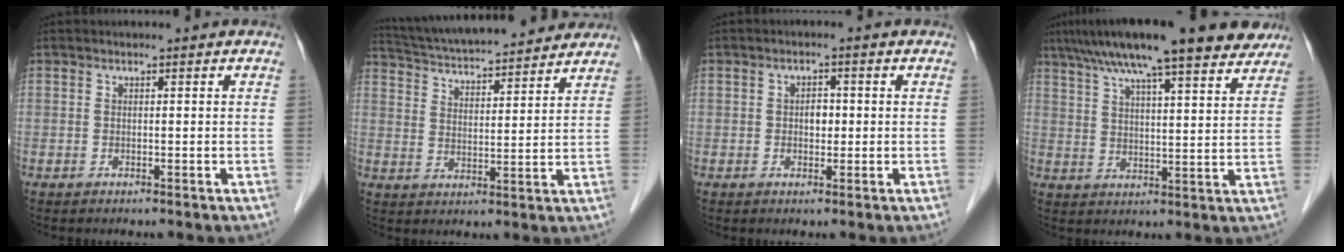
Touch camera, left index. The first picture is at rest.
{"total": 19.3, "force": [17.6, 2.5, 7.5], "torque": [-0.129, 0.036, 0.264]}
{"total": 2.2, "force": [0.0, 1.4, 1.7], "torque": [-0.026, 0.006, 0.000]}
{"total": 19.6, "force": [15.4, 2.6, 11.8], "torque": [-0.198, 0.037, 0.216]}